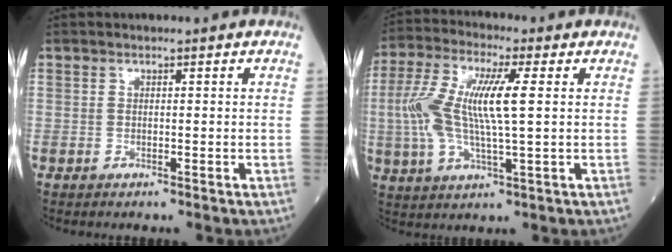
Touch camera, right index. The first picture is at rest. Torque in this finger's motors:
{"motor_torque": [0.60, 0.09, 0.35, 0.21]}